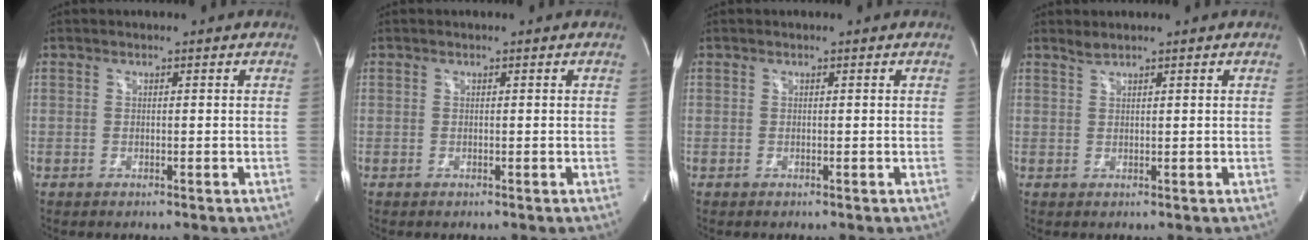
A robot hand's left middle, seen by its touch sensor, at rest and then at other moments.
{"total": 0.0}
{"total": 0.0}
{"total": 1.1, "force": [1.0, -0.2, 0.3], "torque": [-0.010, 0.003, 0.026]}